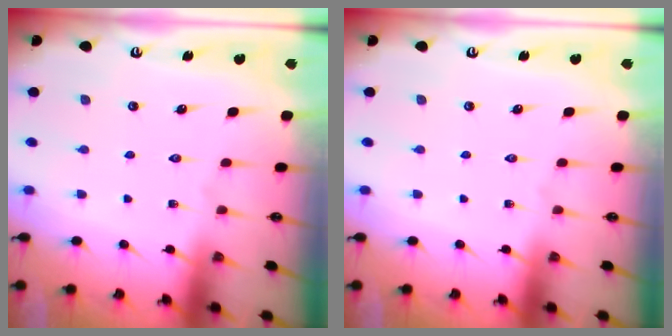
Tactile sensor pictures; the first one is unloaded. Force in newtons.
{"total": 0.0}